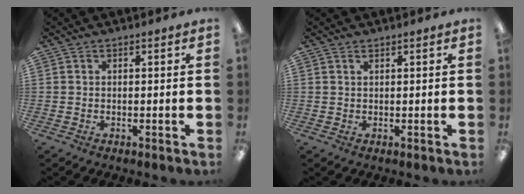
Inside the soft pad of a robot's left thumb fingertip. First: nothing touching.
{"total": 0.6, "force": [0.4, 0.2, 0.3], "torque": [-0.006, 0.002, 0.008]}